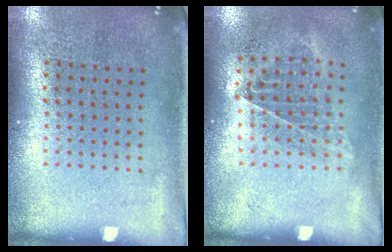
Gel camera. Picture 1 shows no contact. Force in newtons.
{"total": 0.9, "press": 0.8, "slide": 0.4}